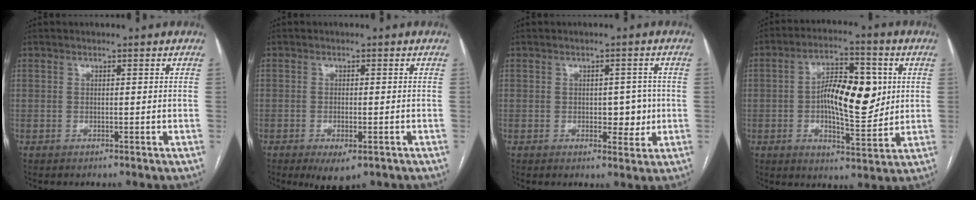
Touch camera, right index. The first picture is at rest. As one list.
[{"total": 4.6, "force": [-2.6, 1.5, 3.5], "torque": [-0.051, -0.009, -0.031]}, {"total": 4.2, "force": [-0.1, 2.4, 3.4], "torque": [-0.036, 0.004, 0.004]}, {"total": 12.6, "force": [1.1, 4.6, 11.6], "torque": [-0.195, 0.014, 0.018]}]